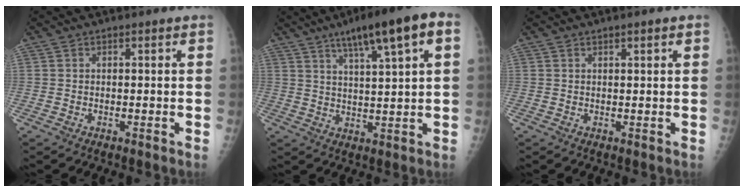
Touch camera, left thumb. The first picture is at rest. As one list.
[{"total": 12.7, "force": [6.1, 1.8, 11.0], "torque": [-0.167, -0.002, 0.093]}, {"total": 1.4, "force": [0.8, 0.2, 1.2], "torque": [-0.019, -0.001, 0.012]}]